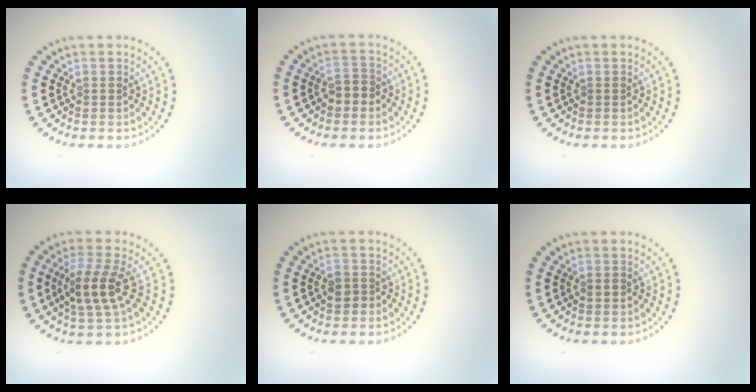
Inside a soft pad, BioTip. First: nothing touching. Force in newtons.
{"total": 1.7, "press": 1.7, "slide": 0.3}
{"total": 0.0}
{"total": 3.7, "press": 3.3, "slide": 1.7}
{"total": 1.8, "press": 1.7, "slide": 0.6}
{"total": 1.0, "press": 1.0, "slide": 0.0}